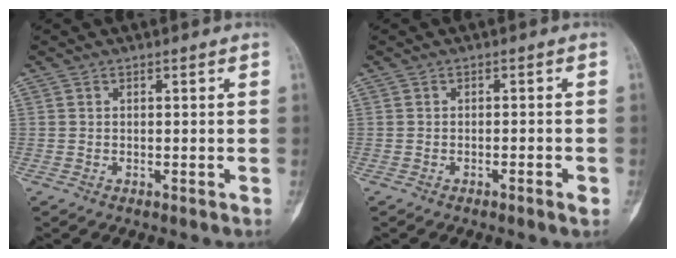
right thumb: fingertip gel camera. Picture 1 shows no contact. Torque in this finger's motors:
{"motor_torque": [-0.36, 0.16, -0.04, -0.10, -0.03]}